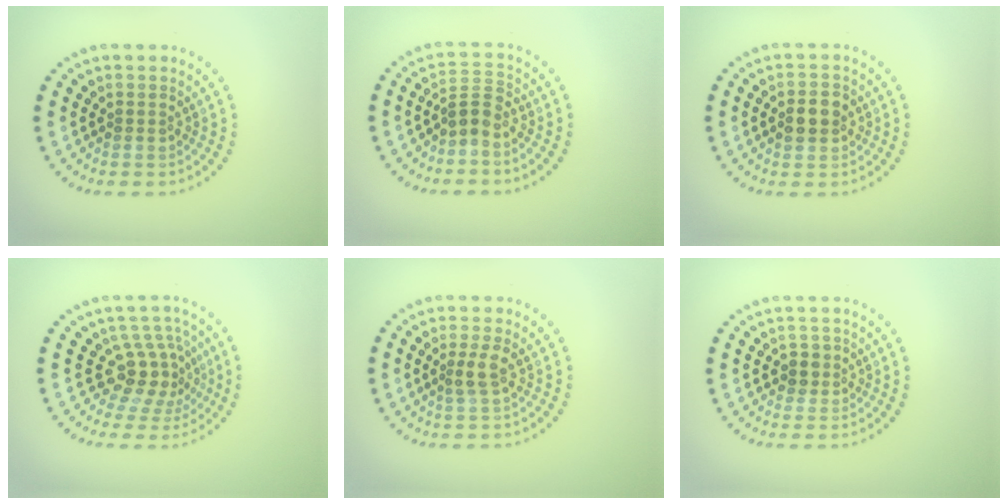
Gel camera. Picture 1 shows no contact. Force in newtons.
{"total": 2.3, "press": 1.6, "slide": 1.6}
{"total": 2.7, "press": 2.7, "slide": 0.2}
{"total": 3.8, "press": 2.8, "slide": 2.5}
{"total": 1.8, "press": 1.4, "slide": 1.0}
{"total": 1.4, "press": 1.2, "slide": 0.7}